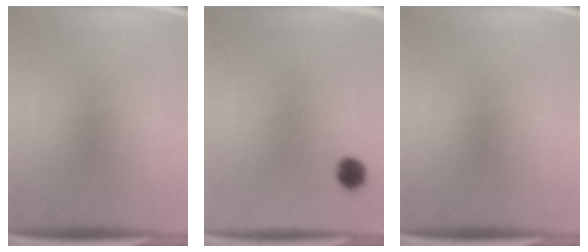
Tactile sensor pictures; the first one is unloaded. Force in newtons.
{"total": 3.5}
{"total": 0.0}